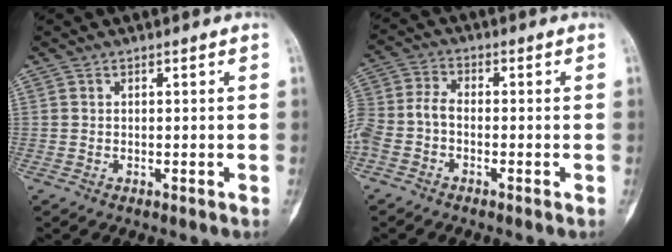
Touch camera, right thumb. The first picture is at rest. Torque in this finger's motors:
{"motor_torque": [-0.12, 0.56, 0.31, -0.27, 0.10]}